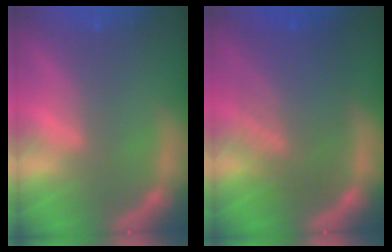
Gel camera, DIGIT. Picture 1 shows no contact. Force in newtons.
{"total": 8.6}